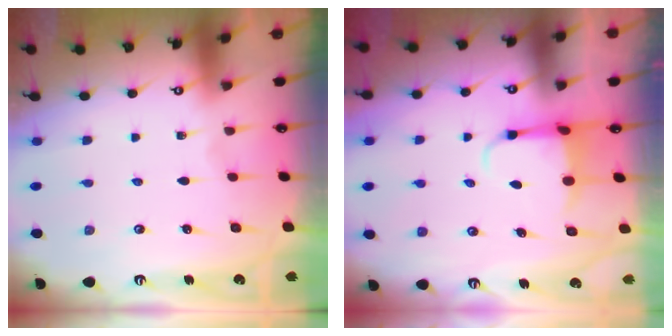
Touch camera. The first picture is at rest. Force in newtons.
{"total": 3.9, "press": 3.7, "slide": 1.0}